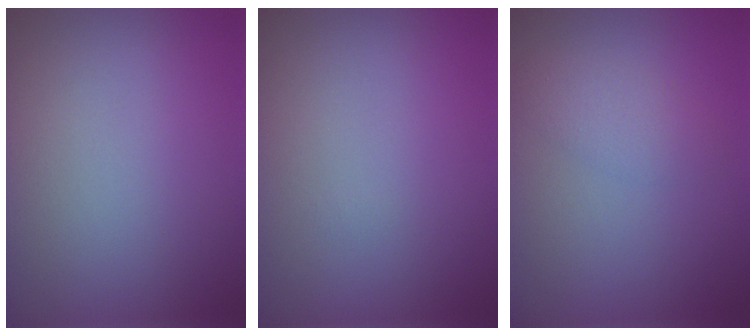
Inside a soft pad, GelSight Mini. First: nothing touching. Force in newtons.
{"total": 0.0}
{"total": 2.0, "press": 2.0, "slide": 0.1}